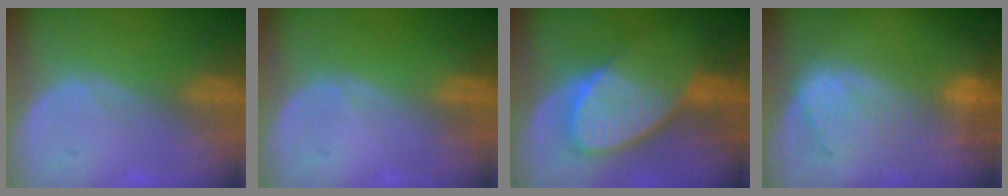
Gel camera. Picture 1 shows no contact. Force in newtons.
{"total": 0.0}
{"total": 9.0, "press": 8.1, "slide": 3.9}
{"total": 9.5, "press": 8.2, "slide": 4.7}